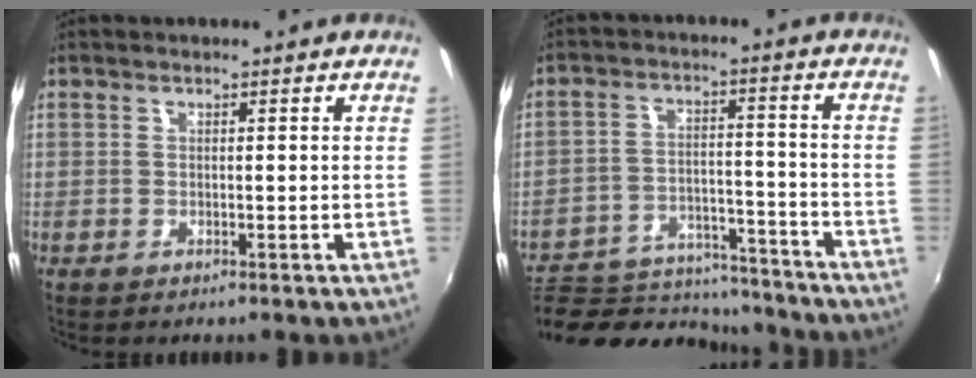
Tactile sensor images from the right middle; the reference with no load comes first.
{"total": 16.9, "force": [-15.0, 6.4, 4.3], "torque": [-0.100, 0.020, -0.211]}